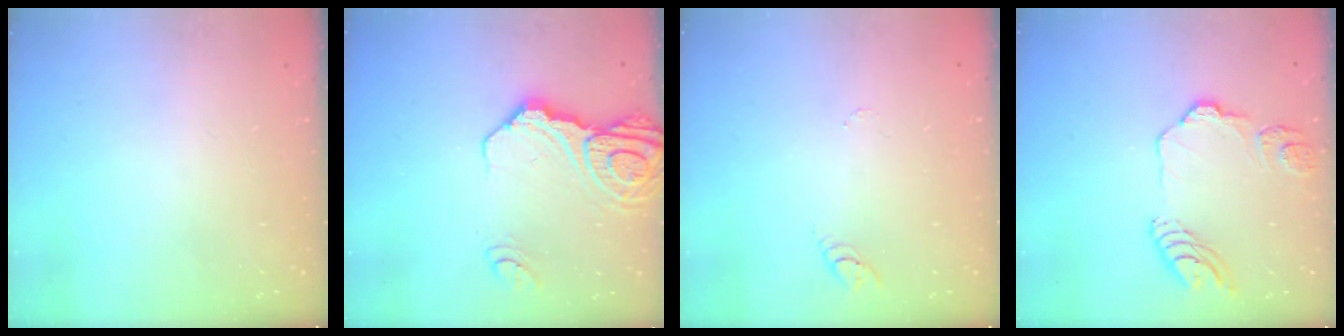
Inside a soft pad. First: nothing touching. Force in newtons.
{"total": 16.8, "press": 16.7, "slide": 2.0}
{"total": 2.9, "press": 2.9, "slide": 0.3}
{"total": 13.0, "press": 12.9, "slide": 1.3}